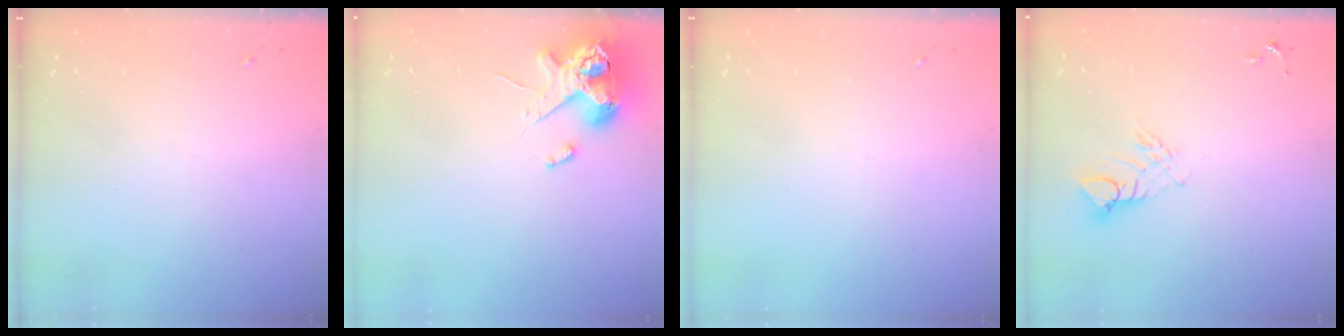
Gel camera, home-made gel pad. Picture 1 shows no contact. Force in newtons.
{"total": 12.3, "press": 12.1, "slide": 1.9}
{"total": 0.0}
{"total": 6.5, "press": 6.5, "slide": 0.3}